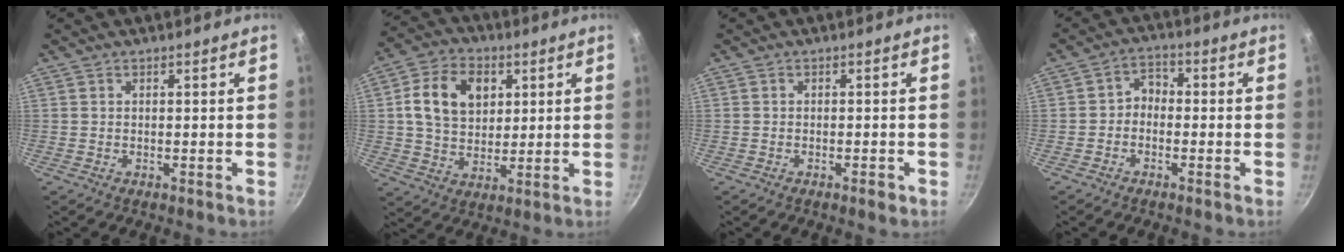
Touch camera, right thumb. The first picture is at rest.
{"total": 12.7, "force": [3.3, 9.4, 7.9], "torque": [-0.117, 0.000, 0.050]}
{"total": 1.7, "force": [-0.9, 0.6, 1.2], "torque": [-0.022, 0.009, -0.014]}
{"total": 3.6, "force": [-1.2, 2.7, 1.9], "torque": [-0.015, 0.024, -0.030]}